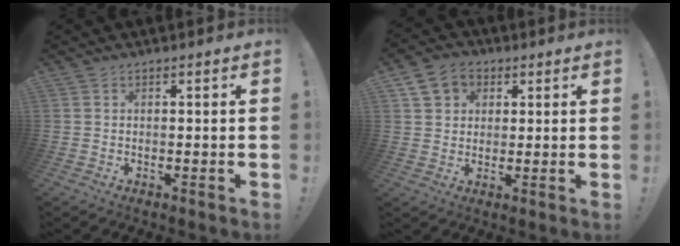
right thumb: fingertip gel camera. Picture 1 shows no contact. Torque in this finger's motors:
{"motor_torque": [-0.01, 0.02, 0.08, 0.06, 0.00]}